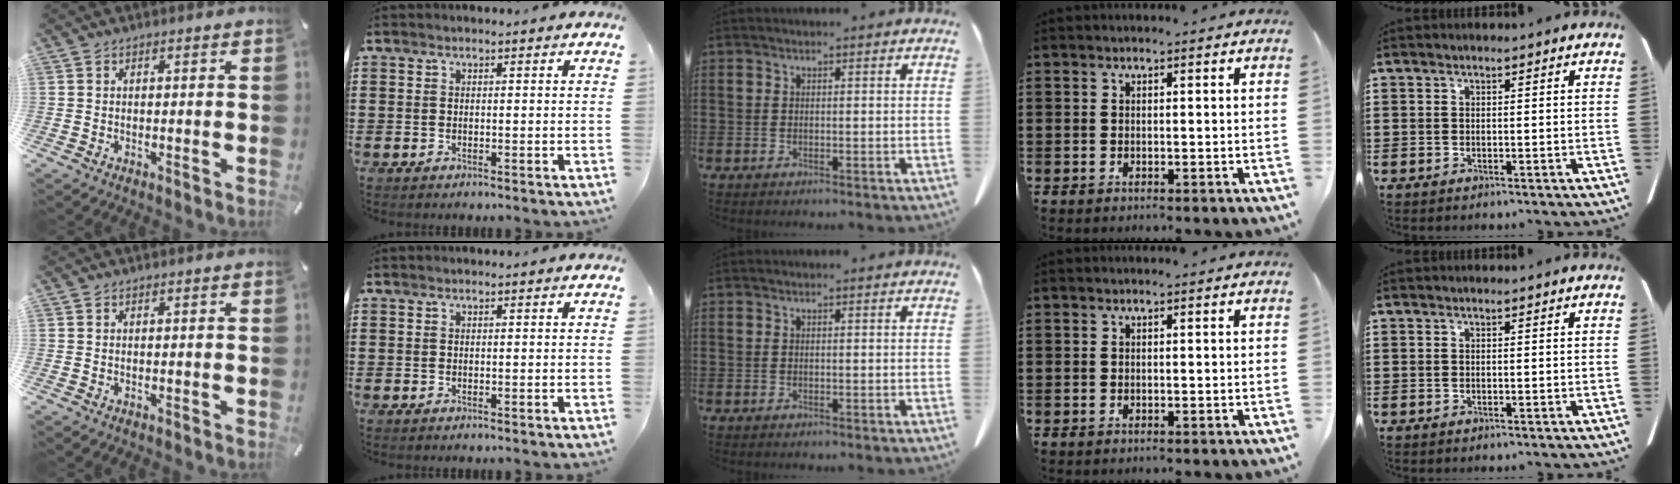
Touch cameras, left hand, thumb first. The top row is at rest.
{}